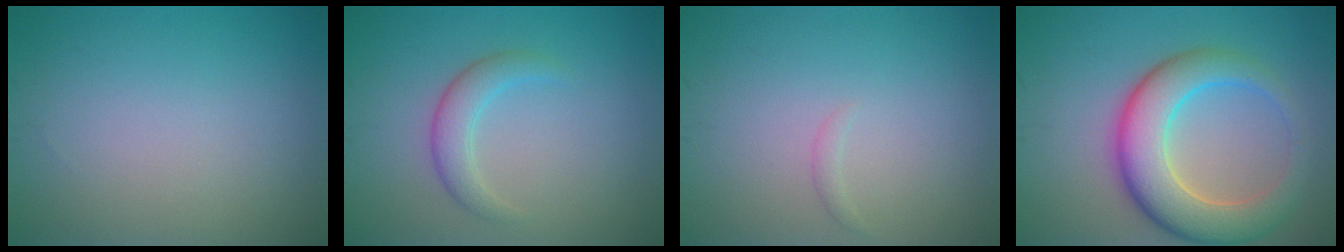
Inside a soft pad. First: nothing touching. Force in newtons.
{"total": 2.7, "press": 2.7, "slide": 0.1}
{"total": 0.6, "press": 0.6, "slide": 0.1}
{"total": 7.8, "press": 7.8, "slide": 0.3}